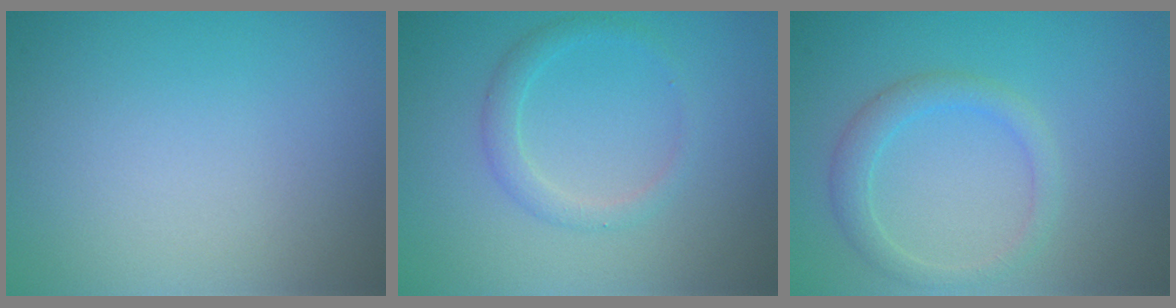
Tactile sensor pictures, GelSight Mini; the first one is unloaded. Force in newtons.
{"total": 1.7, "press": 1.7, "slide": 0.0}
{"total": 2.2, "press": 2.1, "slide": 0.1}